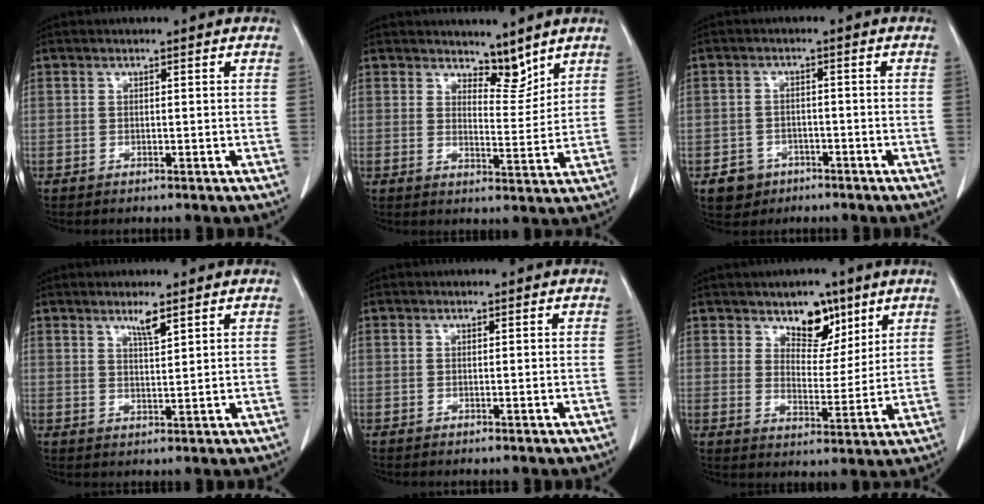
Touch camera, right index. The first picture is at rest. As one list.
[{"total": 4.4, "force": [3.9, 1.5, 1.4], "torque": [-0.014, -0.008, 0.066]}, {"total": 4.1, "force": [-2.1, 3.5, 0.4], "torque": [-0.005, 0.013, -0.026]}, {"total": 2.8, "force": [2.0, 0.0, 1.9], "torque": [-0.038, -0.004, 0.038]}, {"total": 0.0}, {"total": 7.1, "force": [4.8, 3.9, 3.6], "torque": [-0.045, -0.001, 0.080]}]